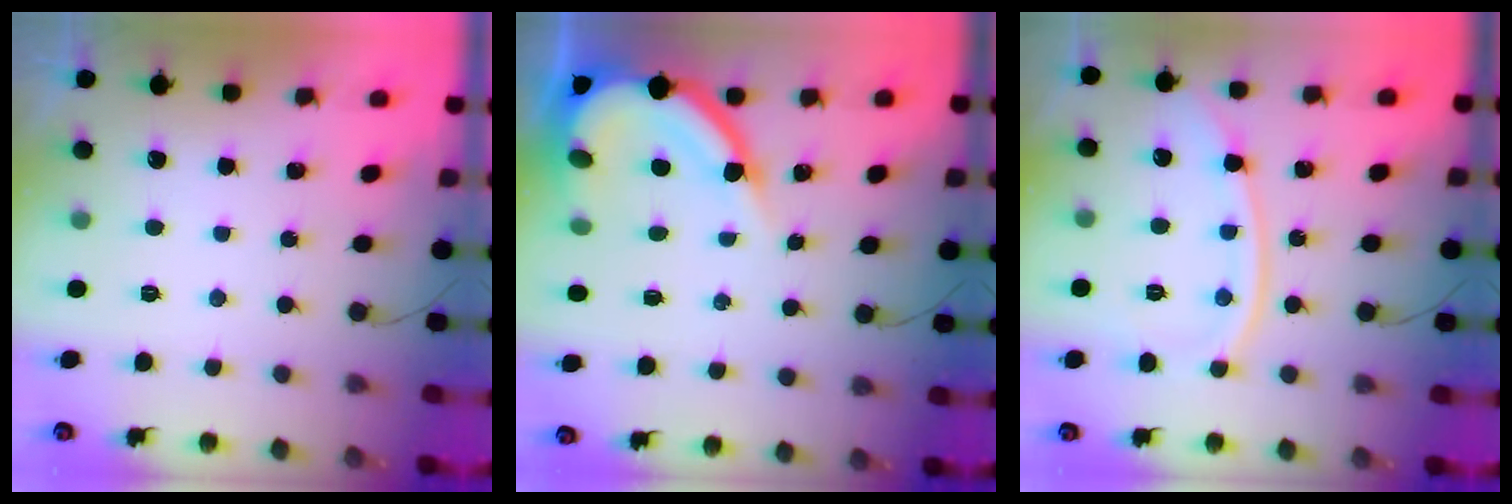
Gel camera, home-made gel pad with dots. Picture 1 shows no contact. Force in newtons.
{"total": 12.7, "press": 12.7, "slide": 1.1}
{"total": 11.7, "press": 11.6, "slide": 1.3}